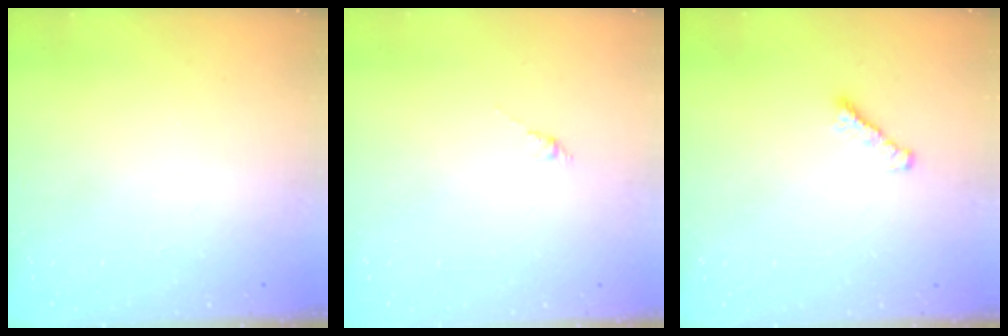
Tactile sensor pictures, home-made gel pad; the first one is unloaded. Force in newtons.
{"total": 0.0}
{"total": 1.8, "press": 1.7, "slide": 0.6}